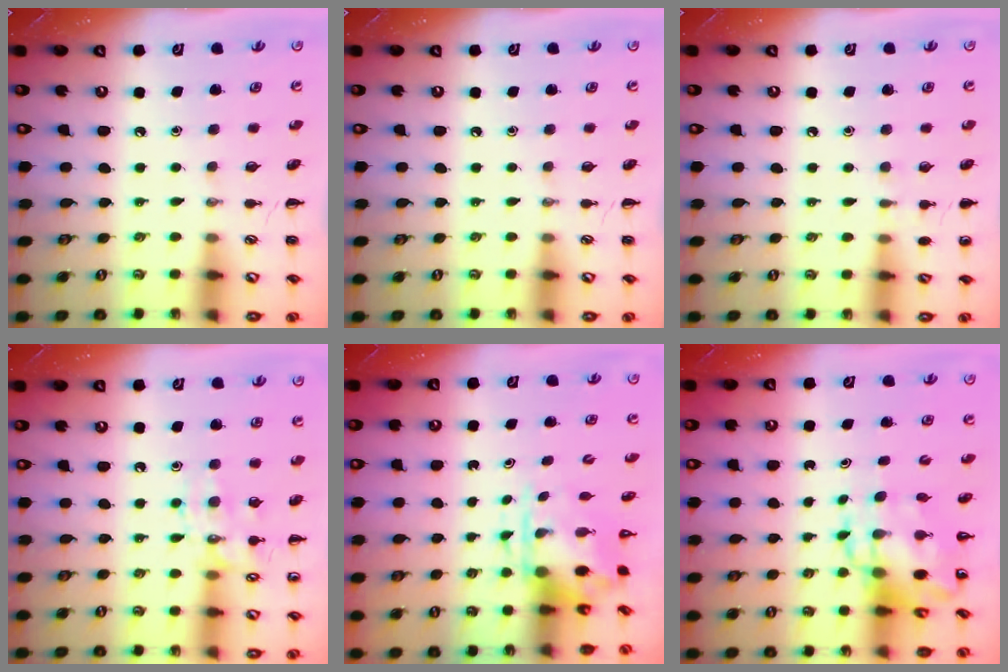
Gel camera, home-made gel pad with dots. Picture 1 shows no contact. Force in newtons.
{"total": 0.0}
{"total": 5.0, "press": 4.7, "slide": 1.6}
{"total": 11.9, "press": 11.9, "slide": 0.6}
{"total": 3.8, "press": 3.7, "slide": 0.9}
{"total": 8.9, "press": 8.5, "slide": 2.7}